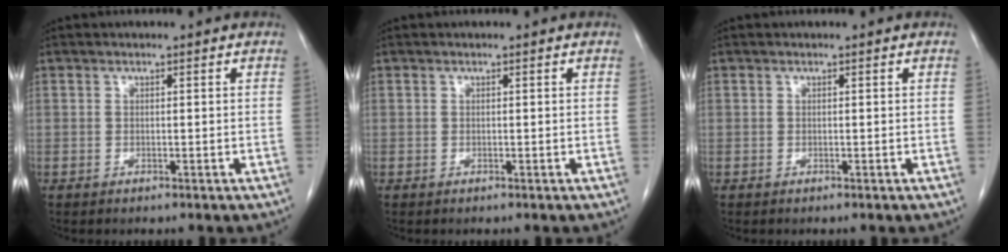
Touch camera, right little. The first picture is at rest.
{"total": 0.0}
{"total": 0.0}